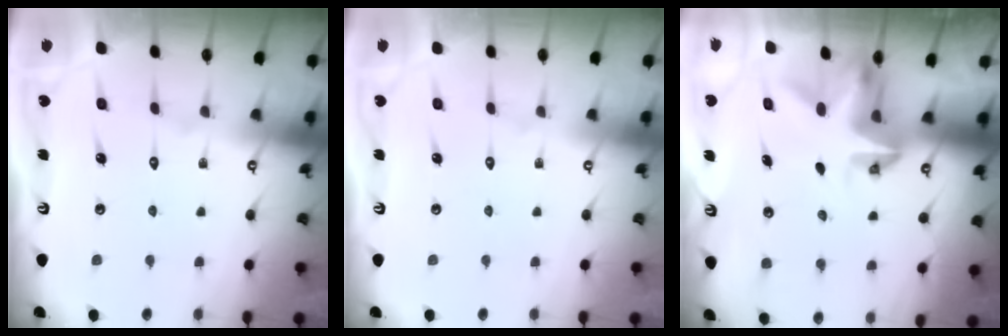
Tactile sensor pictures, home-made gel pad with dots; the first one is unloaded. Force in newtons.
{"total": 0.0}
{"total": 4.4, "press": 4.3, "slide": 0.3}